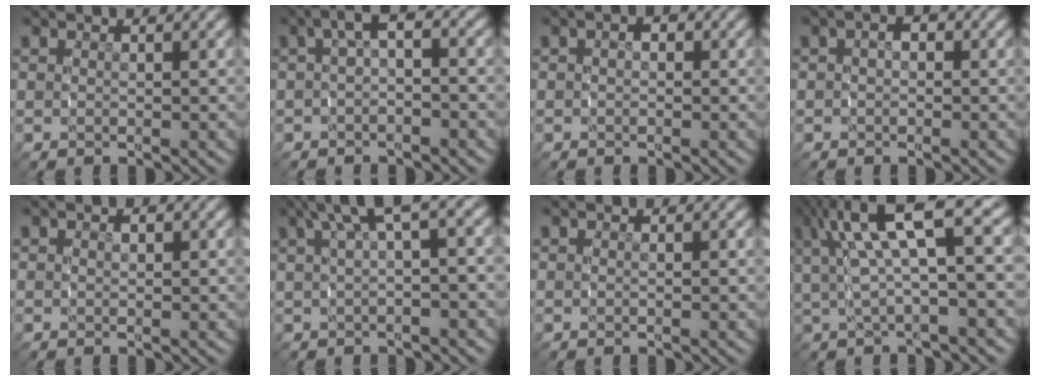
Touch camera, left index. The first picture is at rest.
{"total": 3.5, "force": [0.5, 1.9, 2.8], "torque": [-0.046, 0.012, -0.001]}
{"total": 1.6, "force": [-0.2, 1.4, 0.8], "torque": [-0.018, -0.007, -0.006]}
{"total": 2.0, "force": [-0.2, 1.6, 1.1], "torque": [-0.021, -0.004, -0.007]}
{"total": 0.7, "force": [0.0, 0.5, 0.4], "torque": [-0.006, -0.003, 0.002]}
{"total": 5.4, "force": [2.5, 1.9, 4.4], "torque": [-0.063, 0.027, 0.032]}
{"total": 0.0}
{"total": 6.9, "force": [2.1, 3.3, 5.8], "torque": [-0.107, 0.017, 0.025]}